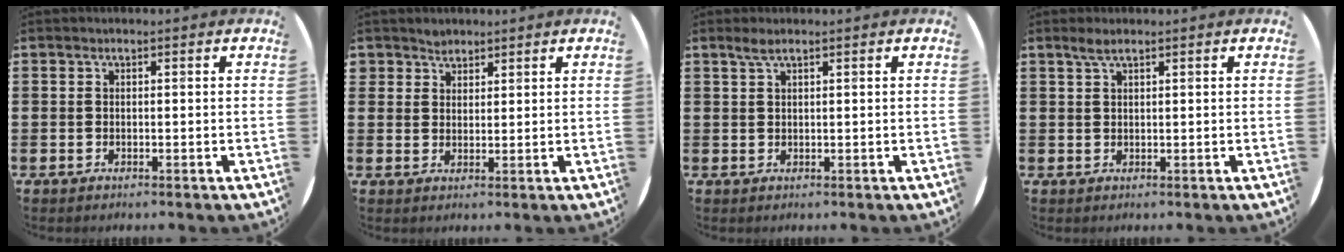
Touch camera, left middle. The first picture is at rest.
{"total": 2.2, "force": [1.9, 1.1, -0.1], "torque": [-0.001, 0.005, 0.038]}
{"total": 1.6, "force": [1.1, 0.2, 1.1], "torque": [-0.023, 0.003, 0.019]}
{"total": 1.7, "force": [1.2, 0.2, 1.1], "torque": [-0.023, 0.003, 0.022]}